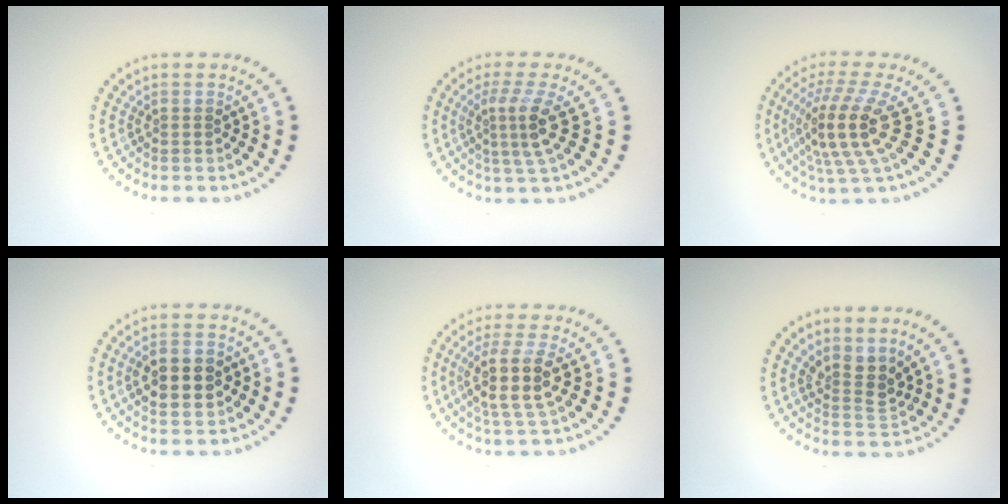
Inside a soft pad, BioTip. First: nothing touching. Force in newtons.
{"total": 3.4, "press": 2.4, "slide": 2.5}
{"total": 5.2, "press": 4.0, "slide": 3.3}
{"total": 4.5, "press": 4.5, "slide": 0.2}
{"total": 4.1, "press": 3.4, "slide": 2.2}
{"total": 2.7, "press": 2.0, "slide": 1.8}